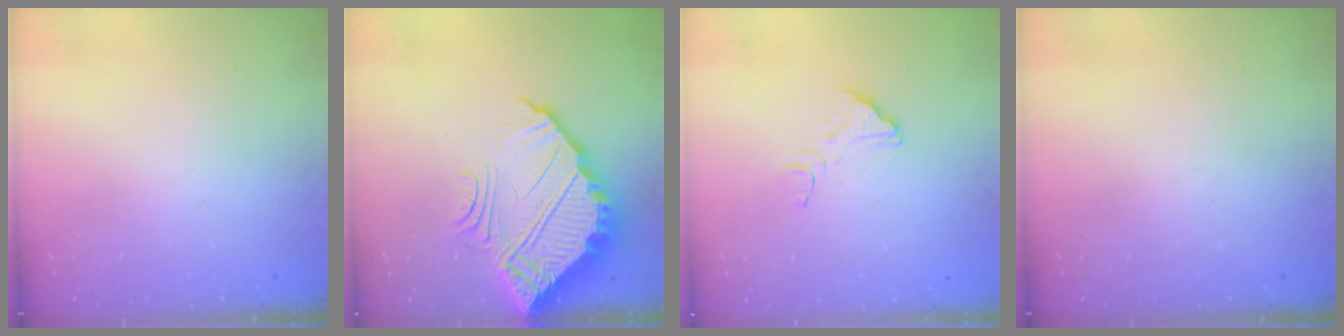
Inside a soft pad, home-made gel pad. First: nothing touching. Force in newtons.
{"total": 8.7, "press": 8.7, "slide": 0.2}
{"total": 3.2, "press": 3.2, "slide": 0.2}
{"total": 0.0}